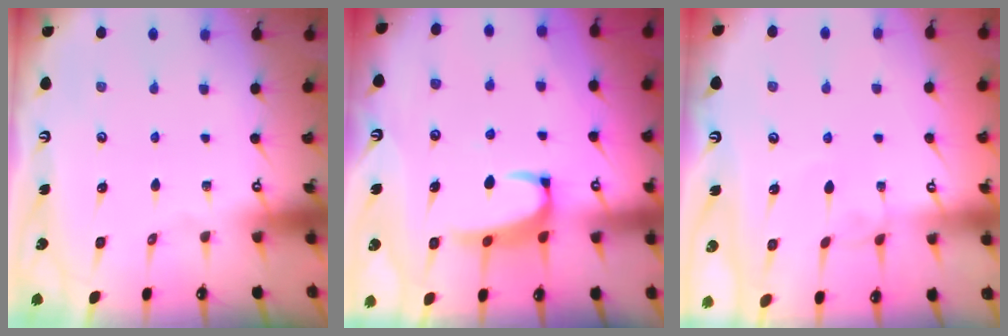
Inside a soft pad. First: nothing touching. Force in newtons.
{"total": 2.6, "press": 2.5, "slide": 0.7}
{"total": 4.9, "press": 4.9, "slide": 0.1}